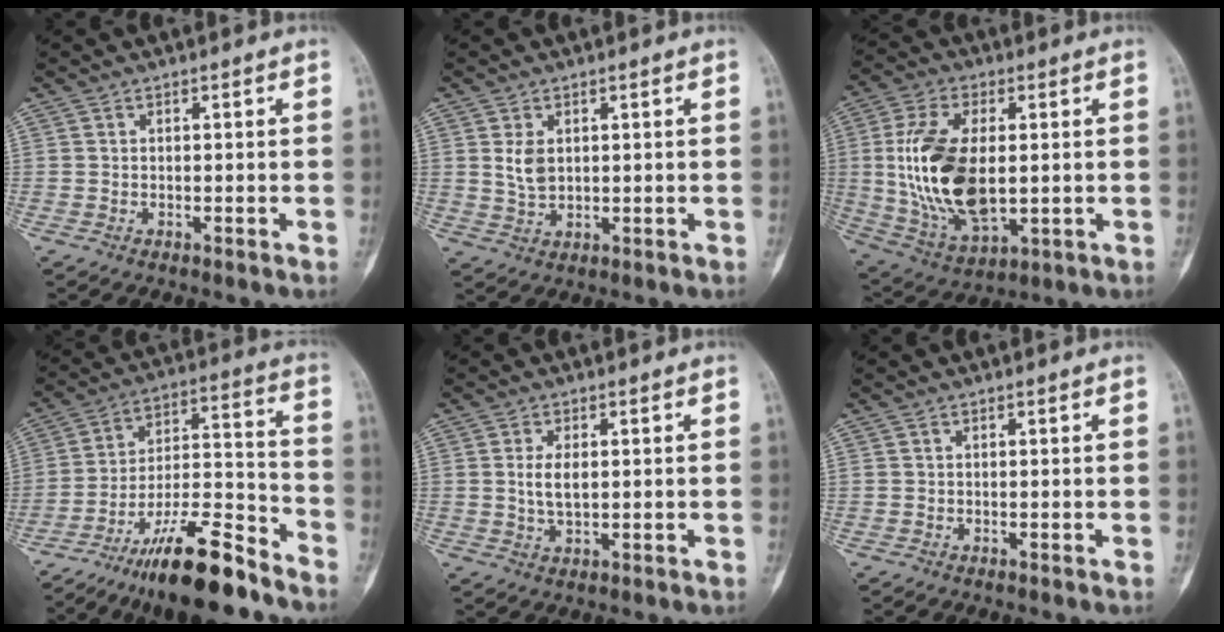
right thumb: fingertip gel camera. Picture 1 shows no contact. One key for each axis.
{"total": 3.9, "fx": 1.0, "fy": 2.5, "fz": 2.8, "tx": -0.049, "ty": -0.007, "tz": 0.027}
{"total": 18.8, "fx": 0.6, "fy": 10.0, "fz": 15.9, "tx": -0.316, "ty": -0.011, "tz": 0.023}
{"total": 18.4, "fx": -13.8, "fy": 4.0, "fz": 11.5, "tx": -0.200, "ty": 0.089, "tz": -0.236}
{"total": 4.1, "fx": 0.6, "fy": 2.1, "fz": 3.5, "tx": -0.070, "ty": -0.006, "tz": 0.014}
{"total": 0.0}